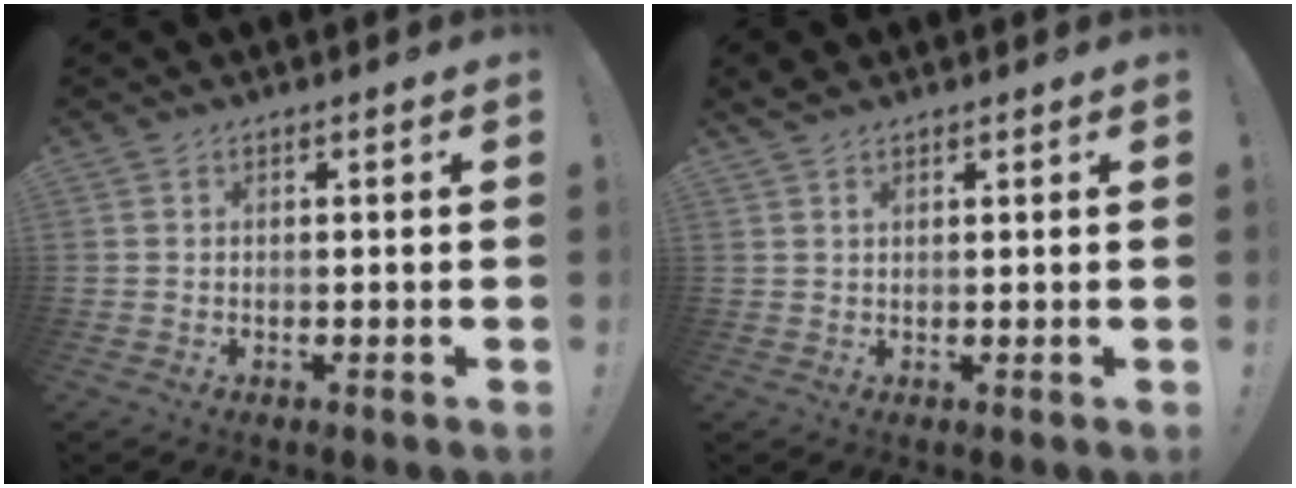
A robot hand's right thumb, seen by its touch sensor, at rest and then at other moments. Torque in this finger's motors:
{"motor_torque": [-0.18, 0.23, 0.32, 0.26, 0.05]}